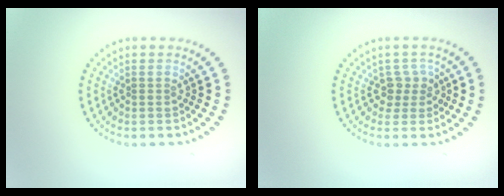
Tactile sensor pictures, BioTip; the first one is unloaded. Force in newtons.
{"total": 1.9, "press": 1.5, "slide": 1.0}